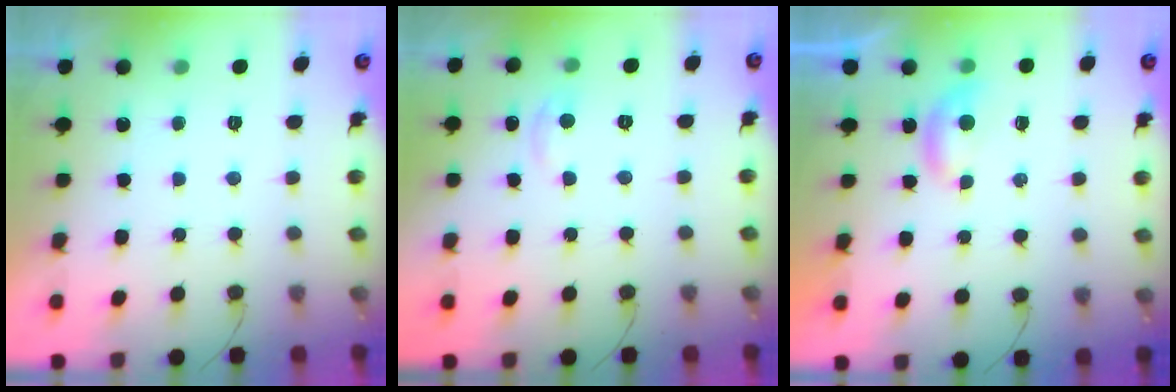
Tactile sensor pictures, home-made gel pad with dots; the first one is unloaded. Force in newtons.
{"total": 3.4, "press": 3.4, "slide": 0.5}
{"total": 3.6, "press": 3.6, "slide": 0.4}